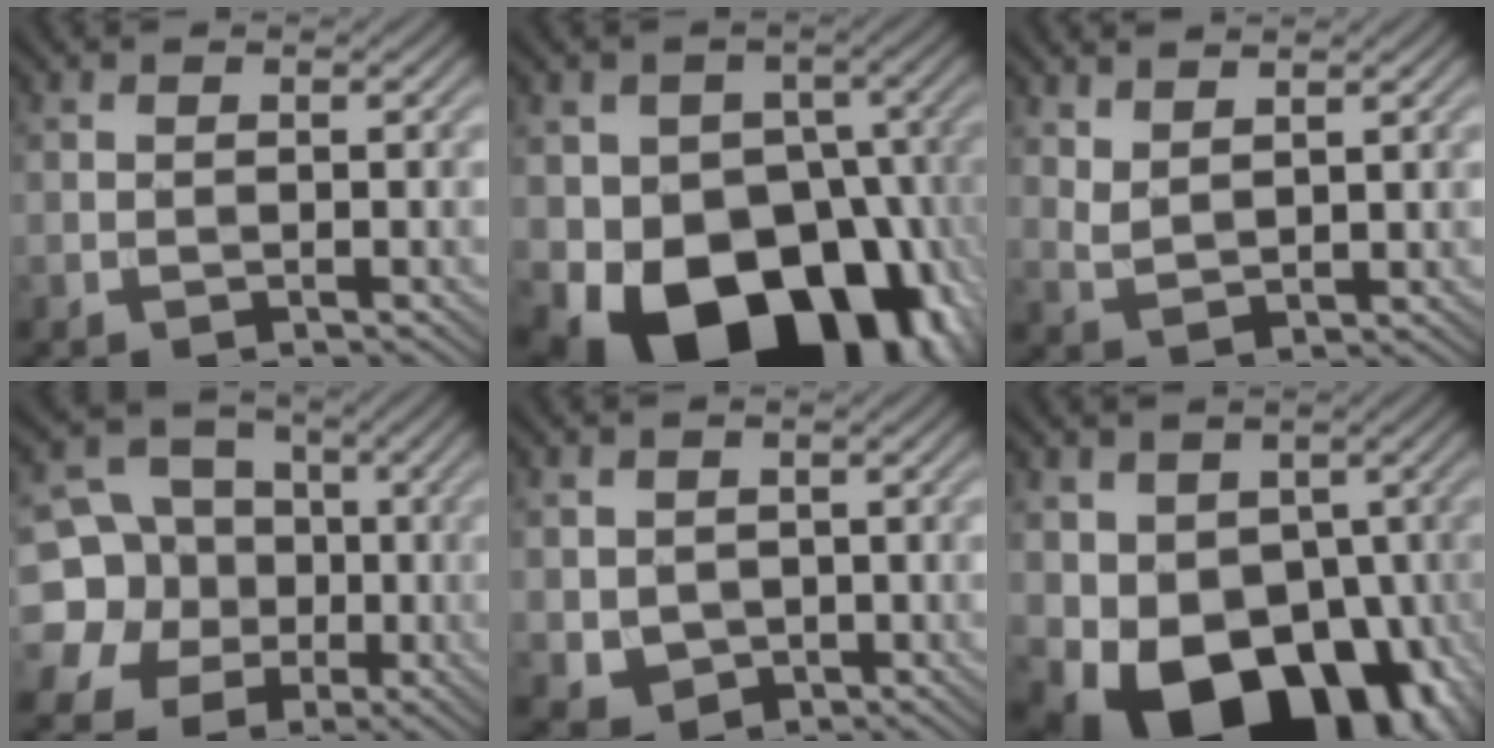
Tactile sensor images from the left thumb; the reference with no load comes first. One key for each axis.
{"total": 20.0, "fx": -8.7, "fy": 14.3, "fz": 11.1, "tx": -0.154, "ty": -0.038, "tz": -0.134}
{"total": 3.1, "fx": 2.5, "fy": 1.0, "fz": 1.6, "tx": -0.036, "ty": -0.007, "tz": 0.058}
{"total": 12.0, "fx": -1.5, "fy": 11.1, "fz": 4.3, "tx": -0.140, "ty": 0.013, "tz": -0.051}
{"total": 3.1, "fx": 0.5, "fy": 2.8, "fz": 1.3, "tx": -0.048, "ty": -0.011, "tz": 0.016}
{"total": 16.2, "fx": -4.6, "fy": 11.3, "fz": 10.7, "tx": -0.166, "ty": -0.043, "tz": -0.063}